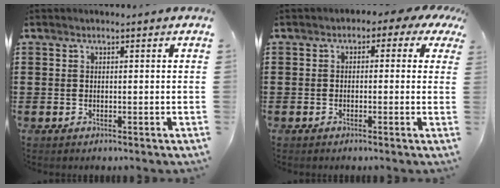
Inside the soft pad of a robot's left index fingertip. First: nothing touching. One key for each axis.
{"total": 2.0, "fx": -1.0, "fy": 1.5, "fz": 0.9, "tx": -0.021, "ty": 0.010, "tz": -0.023}